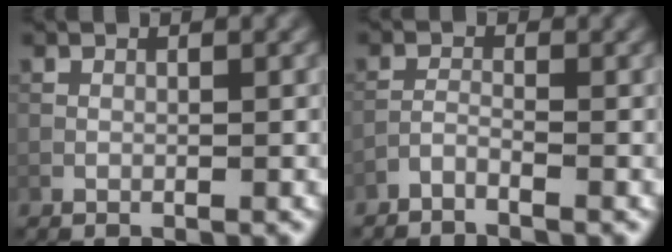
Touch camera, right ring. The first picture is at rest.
{"total": 0.9, "force": [-0.9, 0.1, 0.1], "torque": [0.000, 0.004, -0.022]}